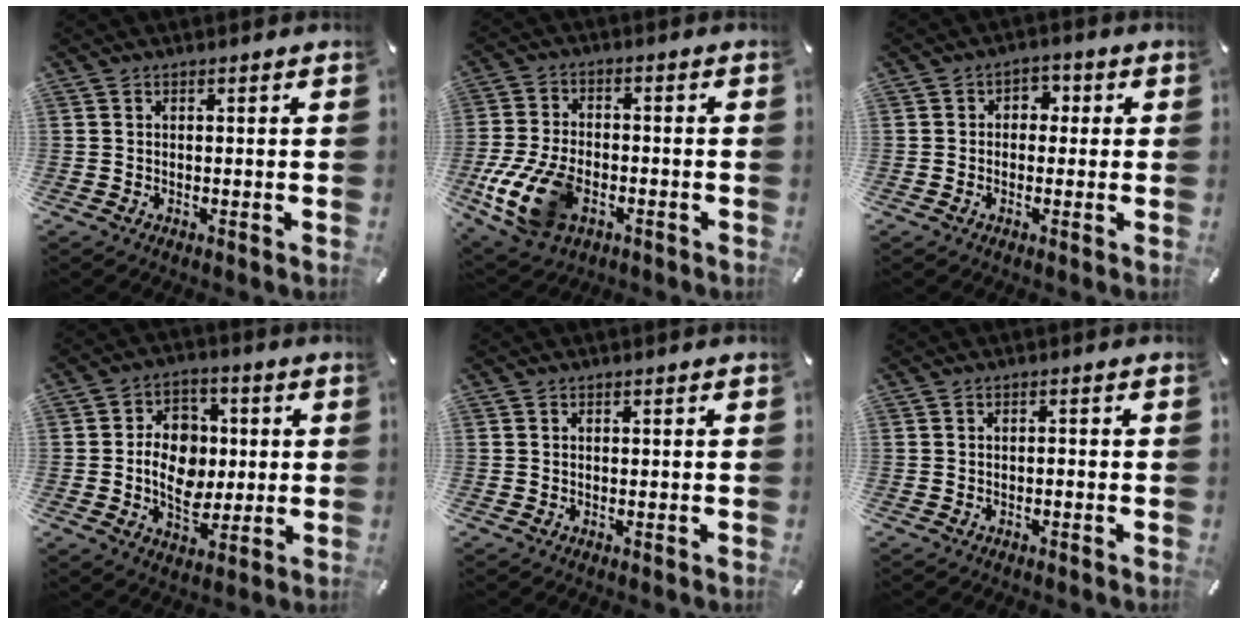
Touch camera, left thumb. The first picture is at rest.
{"total": 14.3, "force": [-5.2, 8.8, 10.0], "torque": [-0.218, 0.011, -0.090]}
{"total": 3.3, "force": [-1.0, 2.7, 1.6], "torque": [-0.015, 0.008, -0.025]}
{"total": 11.5, "force": [-0.4, 9.0, 7.1], "torque": [-0.115, 0.008, -0.008]}
{"total": 0.0}
{"total": 0.9, "force": [-0.7, 0.3, 0.5], "torque": [-0.012, -0.001, -0.014]}